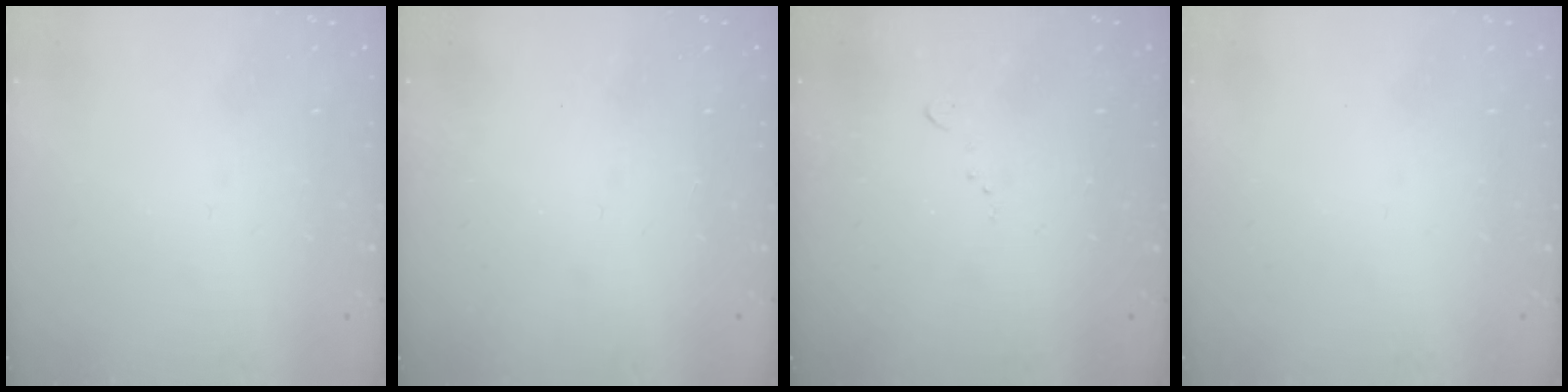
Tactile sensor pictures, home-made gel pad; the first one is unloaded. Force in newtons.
{"total": 1.0, "press": 1.0, "slide": 0.1}
{"total": 6.1, "press": 6.0, "slide": 0.8}
{"total": 0.0}